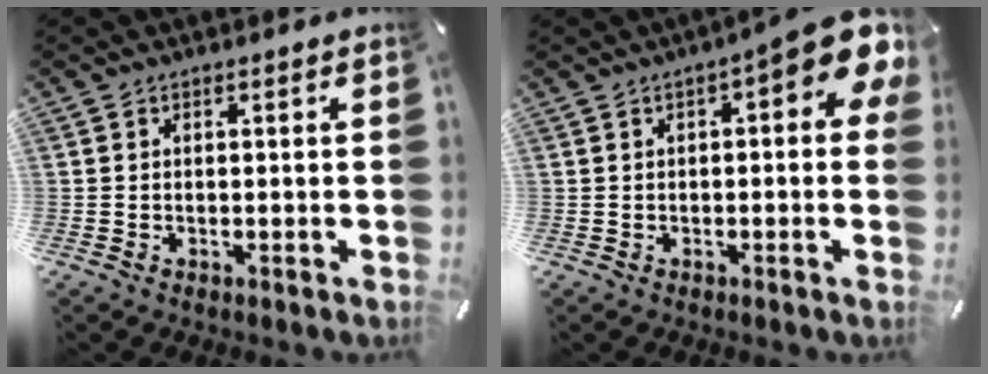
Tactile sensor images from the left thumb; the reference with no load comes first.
{"total": 10.1, "force": [3.8, 2.8, 8.9], "torque": [-0.118, -0.032, 0.063]}